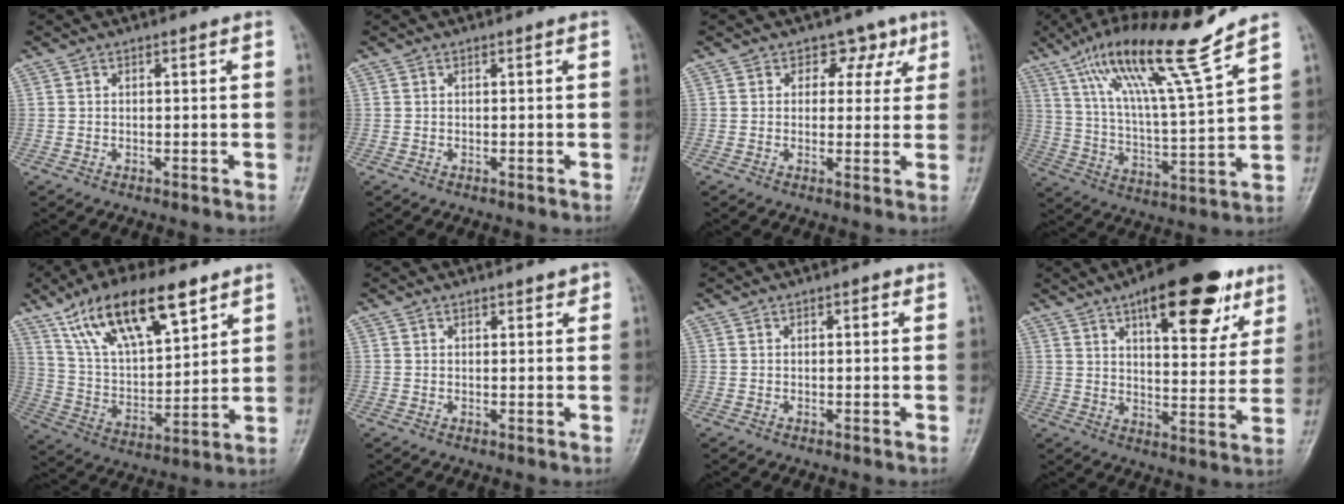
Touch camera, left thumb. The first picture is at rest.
{"total": 0.0}
{"total": 4.8, "force": [2.5, 3.8, 1.6], "torque": [0.017, -0.005, 0.028]}
{"total": 17.8, "force": [11.9, 0.8, 13.2], "torque": [-0.225, -0.053, 0.210]}
{"total": 20.1, "force": [12.0, 8.0, 14.0], "torque": [-0.215, -0.036, 0.228]}
{"total": 1.6, "force": [1.2, 0.8, 0.7], "torque": [0.005, -0.006, 0.014]}
{"total": 1.1, "force": [0.5, 0.6, 0.8], "torque": [-0.004, 0.001, 0.005]}
{"total": 20.0, "force": [11.2, 7.9, 14.5], "torque": [-0.168, -0.033, 0.164]}